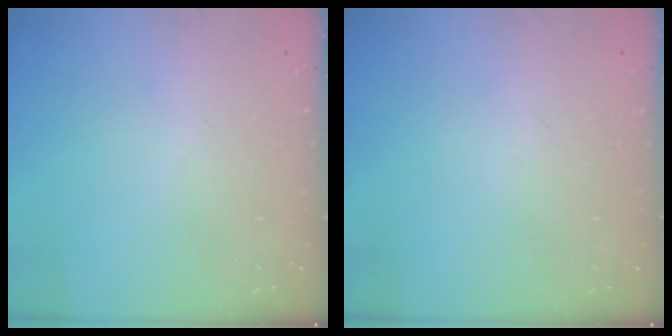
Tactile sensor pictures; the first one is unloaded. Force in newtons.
{"total": 0.0}